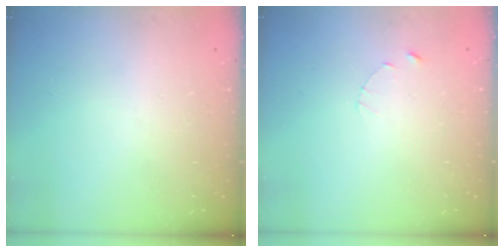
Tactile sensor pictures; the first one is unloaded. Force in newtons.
{"total": 1.2, "press": 1.1, "slide": 0.2}